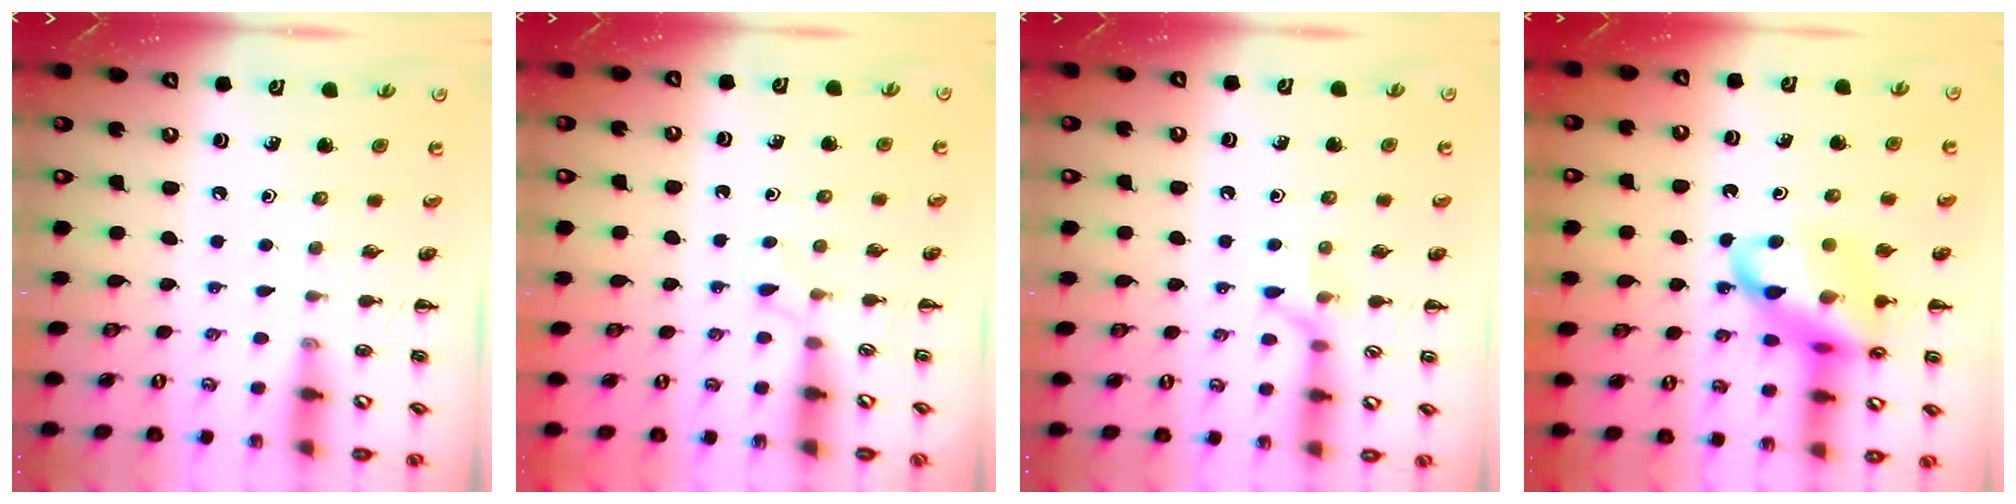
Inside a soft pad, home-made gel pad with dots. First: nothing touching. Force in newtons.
{"total": 3.1, "press": 2.9, "slide": 1.1}
{"total": 6.1, "press": 6.1, "slide": 1.0}
{"total": 17.7, "press": 17.3, "slide": 3.4}